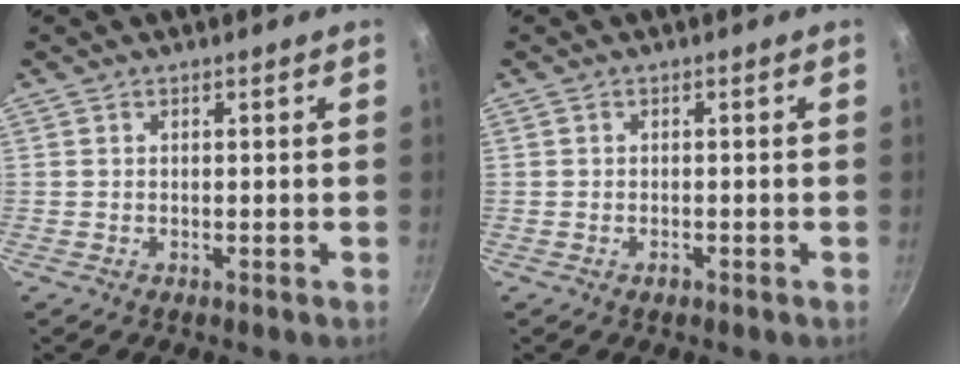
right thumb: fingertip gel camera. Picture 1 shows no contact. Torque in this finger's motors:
{"motor_torque": [-0.24, 0.05, -0.39, 0.30, 0.03]}